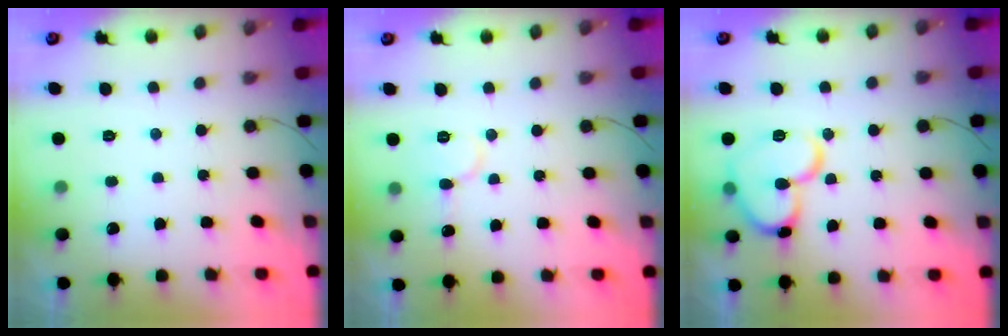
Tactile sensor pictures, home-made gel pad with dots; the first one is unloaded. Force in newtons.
{"total": 6.2, "press": 6.2, "slide": 0.5}
{"total": 14.6, "press": 14.5, "slide": 2.1}